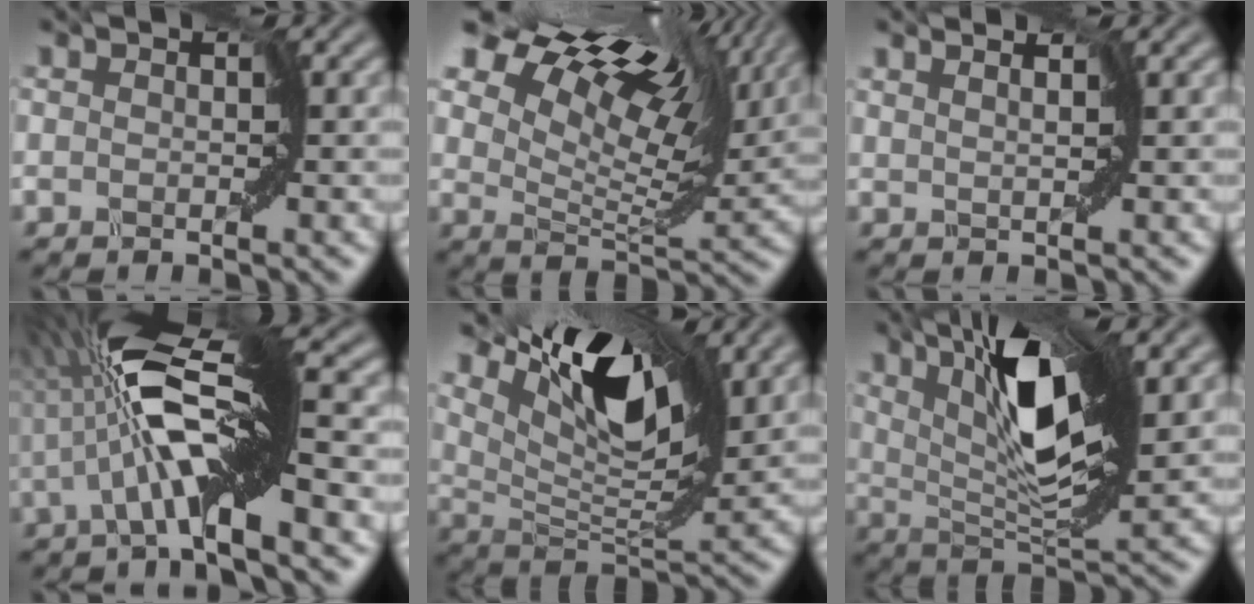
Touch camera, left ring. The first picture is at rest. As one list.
[{"total": 13.5, "force": [9.8, 4.7, 8.1], "torque": [-0.162, 0.035, 0.158]}, {"total": 1.0, "force": [0.9, 0.0, 0.4], "torque": [-0.001, 0.002, 0.018]}, {"total": 10.1, "force": [-0.6, 1.9, 9.9], "torque": [-0.193, 0.017, -0.014]}, {"total": 8.3, "force": [5.7, 2.2, 5.6], "torque": [-0.101, -0.003, 0.110]}, {"total": 8.4, "force": [3.9, 1.4, 7.3], "torque": [-0.132, -0.002, 0.075]}]